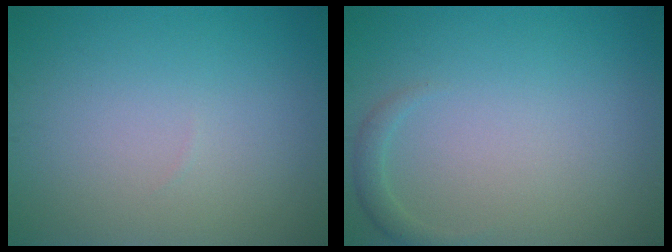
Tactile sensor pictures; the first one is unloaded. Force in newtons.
{"total": 1.2, "press": 1.1, "slide": 0.1}